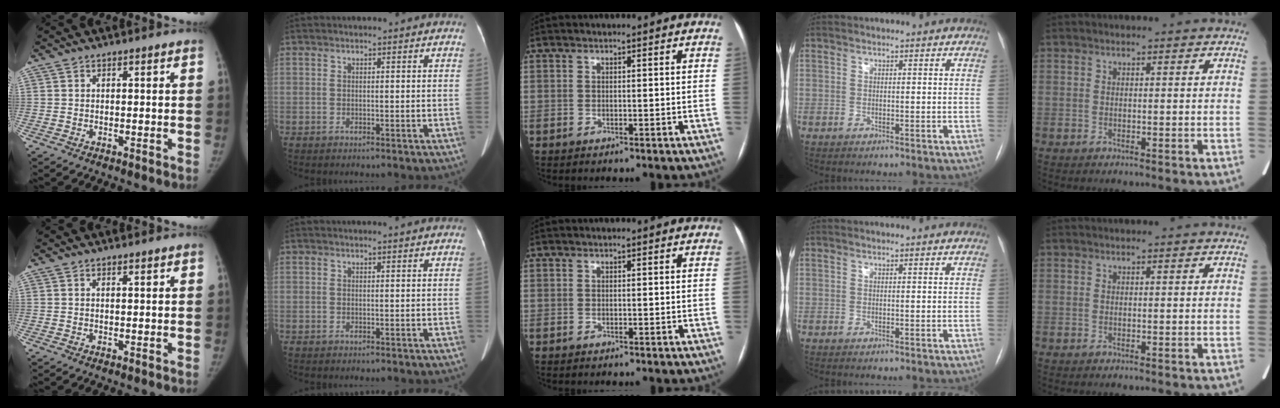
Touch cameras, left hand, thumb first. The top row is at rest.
{"thumb": {"total": 0.7, "force": [0.4, 0.3, 0.5], "torque": [-0.007, -0.001, 0.005]}, "index": {"total": 0.8, "force": [0.8, 0.2, 0.2], "torque": [-0.009, 0.011, 0.012]}}